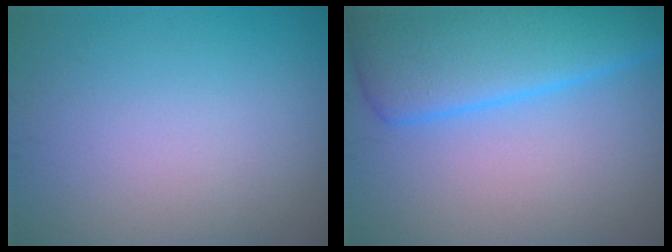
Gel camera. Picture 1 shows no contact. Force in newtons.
{"total": 8.3, "press": 8.3, "slide": 0.3}